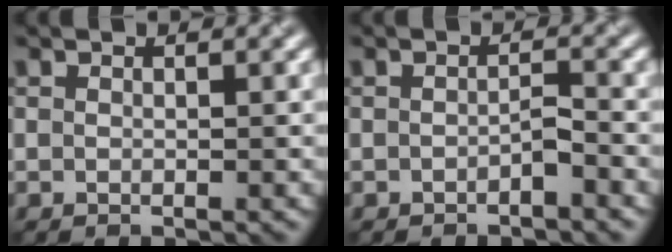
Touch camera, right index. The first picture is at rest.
{"total": 1.5, "force": [-1.3, 0.2, 0.7], "torque": [-0.012, -0.001, -0.023]}